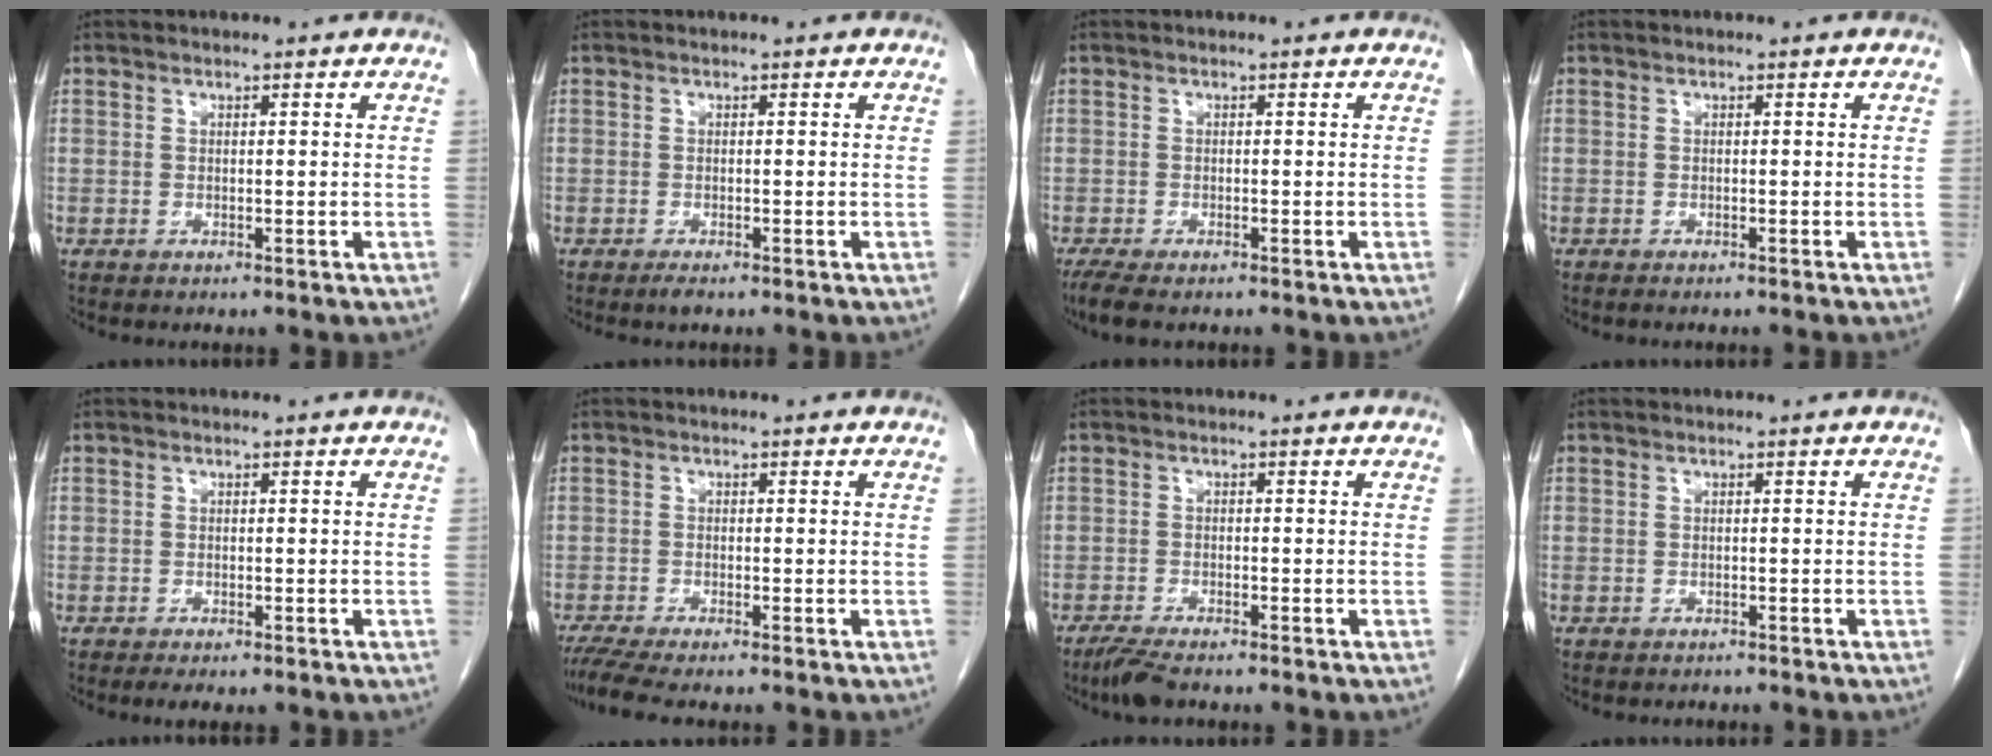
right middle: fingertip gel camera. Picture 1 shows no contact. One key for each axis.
{"total": 1.1, "fx": -0.8, "fy": 0.1, "fz": 0.7, "tx": -0.015, "ty": -0.003, "tz": -0.013}
{"total": 3.8, "fx": -2.9, "fy": 0.9, "fz": 2.3, "tx": -0.045, "ty": -0.013, "tz": -0.045}
{"total": 1.3, "fx": -1.2, "fy": 0.0, "fz": 0.6, "tx": -0.008, "ty": 0.000, "tz": -0.015}
{"total": 1.7, "fx": -1.3, "fy": 0.5, "fz": 1.0, "tx": -0.014, "ty": -0.003, "tz": -0.016}
{"total": 4.4, "fx": -3.6, "fy": -0.3, "fz": 2.4, "tx": -0.041, "ty": -0.013, "tz": -0.067}
{"total": 3.3, "fx": -2.7, "fy": 0.4, "fz": 1.9, "tx": -0.042, "ty": -0.009, "tz": -0.051}
{"total": 0.7, "fx": -0.6, "fy": 0.2, "fz": -0.1, "tx": -0.005, "ty": 0.000, "tz": -0.011}